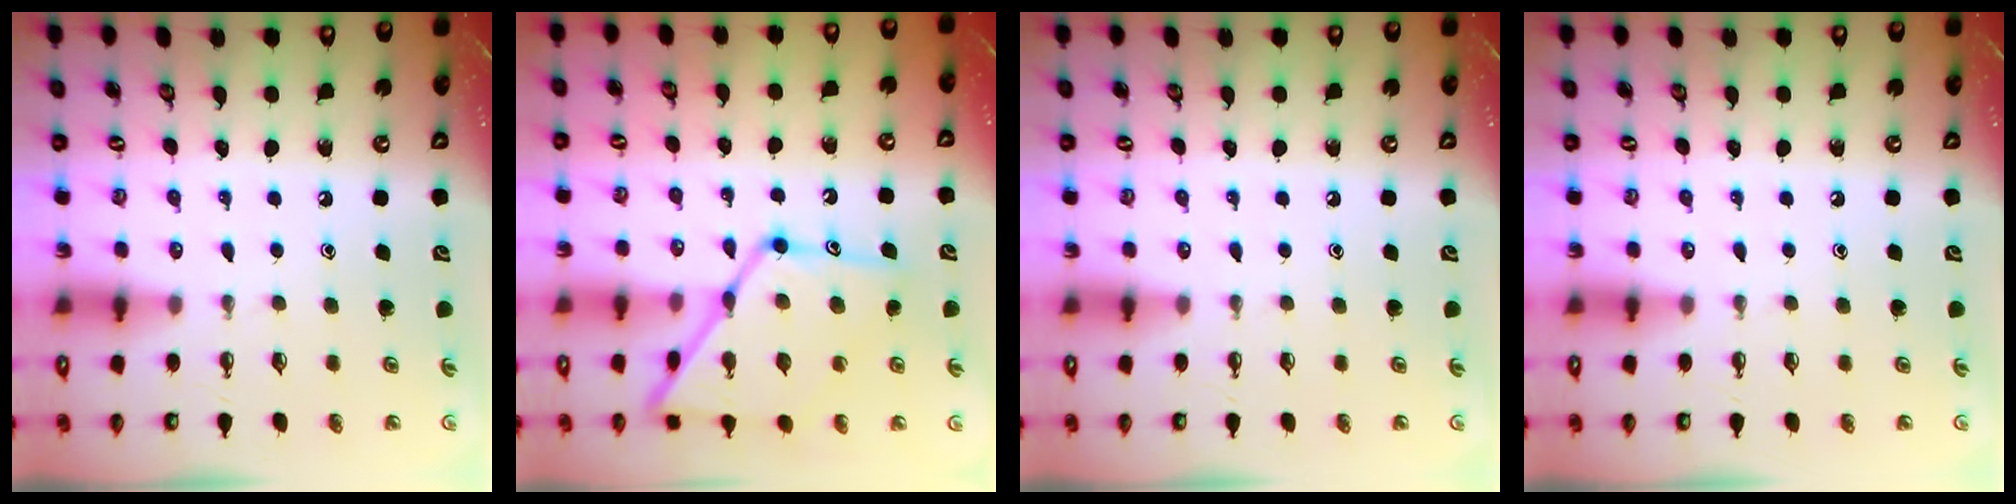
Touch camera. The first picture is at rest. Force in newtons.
{"total": 17.0, "press": 16.9, "slide": 1.4}
{"total": 0.0}
{"total": 0.0}